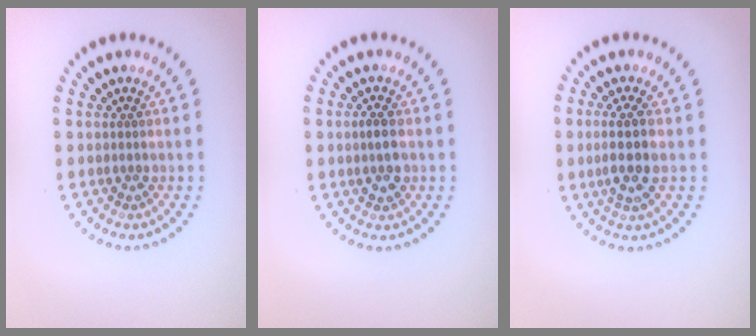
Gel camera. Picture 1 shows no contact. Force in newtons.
{"total": 2.1, "press": 2.1, "slide": 0.2}
{"total": 3.3, "press": 3.0, "slide": 1.5}